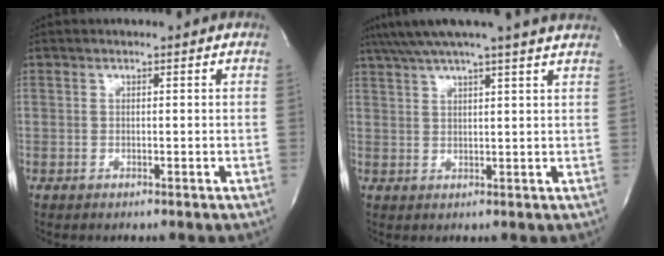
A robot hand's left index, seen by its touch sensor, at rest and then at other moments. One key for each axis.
{"total": 11.9, "fx": 10.1, "fy": -1.2, "fz": 6.1, "tx": -0.107, "ty": 0.011, "tz": 0.126}